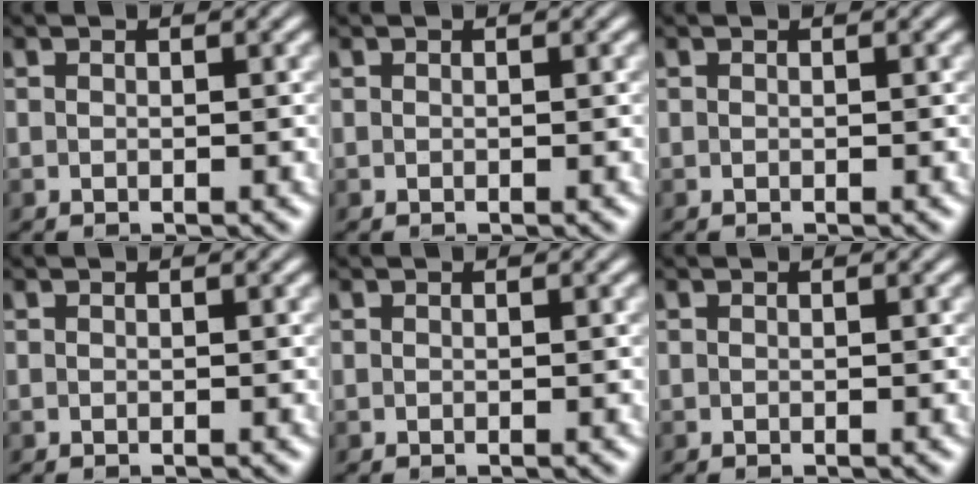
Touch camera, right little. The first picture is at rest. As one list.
[{"total": 0.0}, {"total": 0.0}, {"total": 0.0}, {"total": 0.0}, {"total": 0.0}]